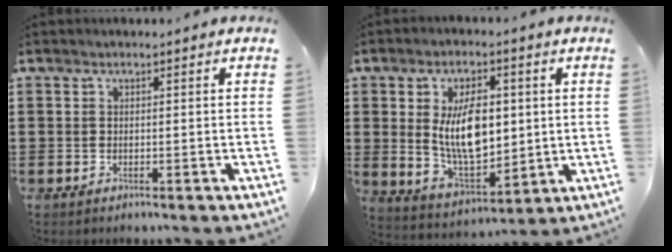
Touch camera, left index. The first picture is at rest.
{"total": 10.1, "force": [1.5, 5.5, 8.3], "torque": [-0.150, 0.000, 0.023]}